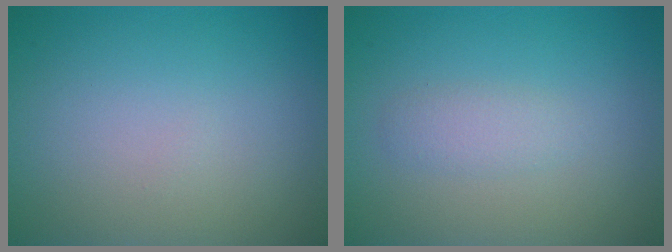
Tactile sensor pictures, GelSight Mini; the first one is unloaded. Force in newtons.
{"total": 1.5, "press": 1.5, "slide": 0.0}